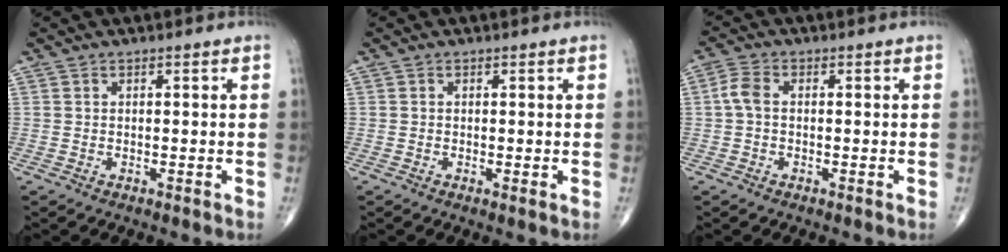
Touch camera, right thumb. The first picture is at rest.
{"total": 0.6, "force": [-0.1, 0.0, 0.6], "torque": [-0.015, -0.004, -0.004]}
{"total": 3.3, "force": [-0.1, 2.0, 2.6], "torque": [-0.057, 0.009, -0.008]}